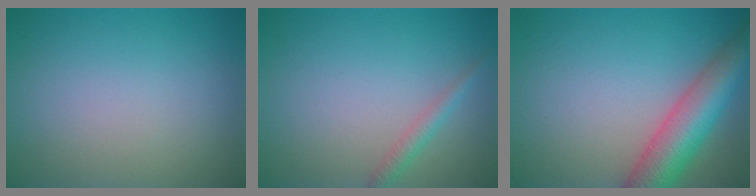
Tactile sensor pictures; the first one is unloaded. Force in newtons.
{"total": 1.5, "press": 1.5, "slide": 0.1}
{"total": 7.4, "press": 7.4, "slide": 0.4}